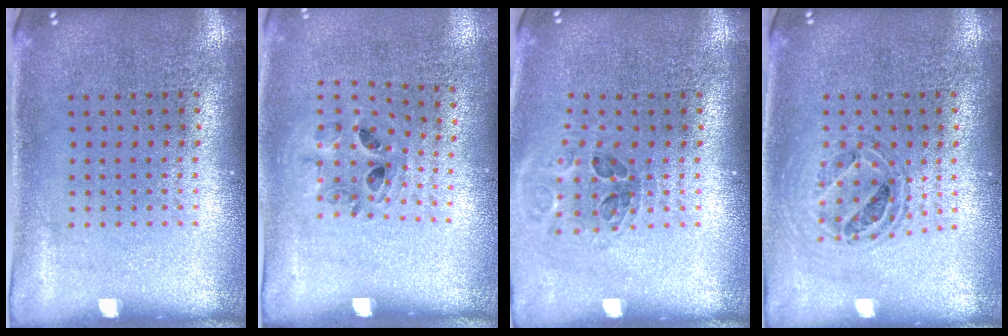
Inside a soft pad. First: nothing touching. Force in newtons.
{"total": 1.0, "press": 0.9, "slide": 0.5}
{"total": 1.0, "press": 1.0, "slide": 0.1}
{"total": 0.9, "press": 0.8, "slide": 0.2}